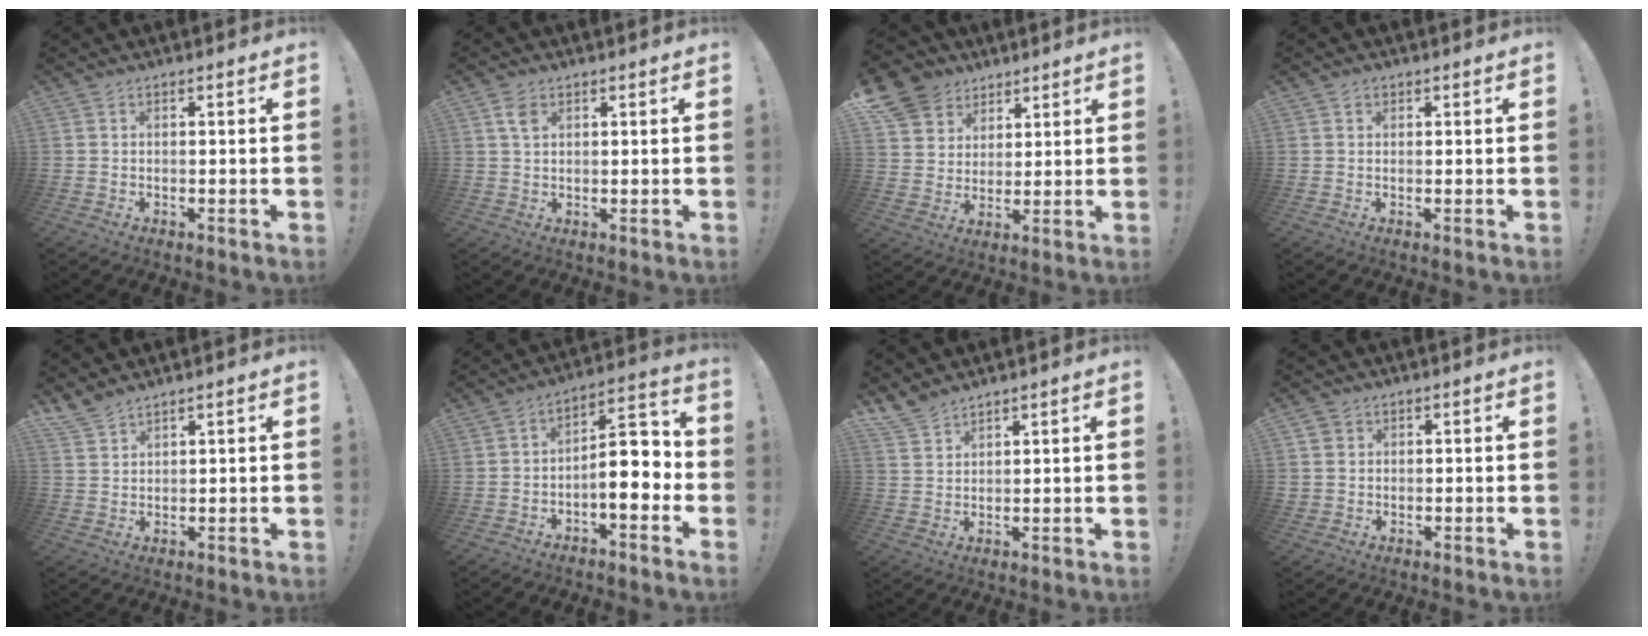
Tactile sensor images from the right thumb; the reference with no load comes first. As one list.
[{"total": 3.5, "force": [1.6, 2.0, 2.5], "torque": [-0.041, -0.001, 0.028]}, {"total": 10.7, "force": [6.3, 8.3, 2.2], "torque": [-0.040, -0.043, 0.128]}, {"total": 0.9, "force": [0.5, 0.8, 0.2], "torque": [-0.003, 0.002, 0.009]}, {"total": 4.5, "force": [4.1, 1.2, 1.6], "torque": [-0.034, -0.024, 0.079]}, {"total": 10.7, "force": [-3.6, 4.6, 8.9], "torque": [-0.119, 0.022, -0.062]}, {"total": 5.3, "force": [4.7, 1.8, 1.5], "torque": [-0.029, -0.030, 0.090]}, {"total": 3.0, "force": [1.3, 2.7, 0.6], "torque": [0.000, -0.004, 0.022]}]